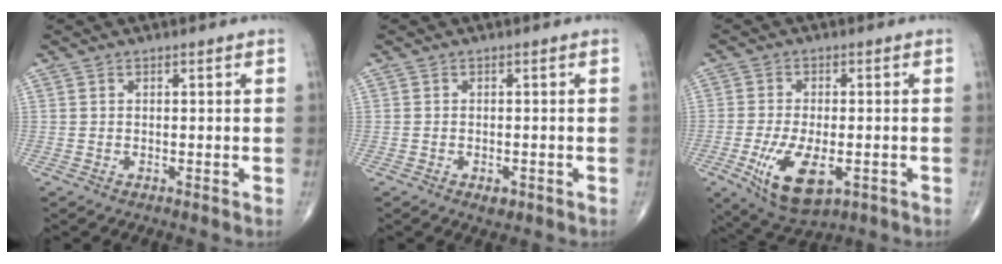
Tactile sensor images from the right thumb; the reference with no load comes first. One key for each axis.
{"total": 1.7, "fx": -0.8, "fy": 1.0, "fz": 1.1, "tx": -0.012, "ty": 0.001, "tz": -0.007}
{"total": 11.2, "fx": -3.7, "fy": 5.2, "fz": 9.2, "tx": -0.166, "ty": -0.007, "tz": -0.051}